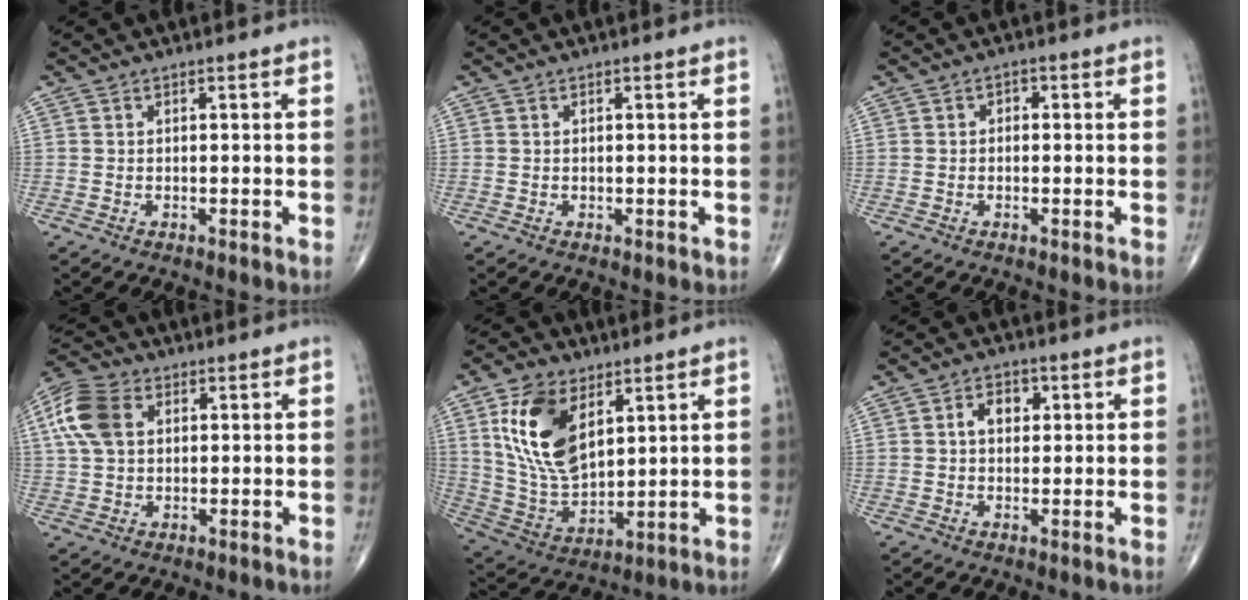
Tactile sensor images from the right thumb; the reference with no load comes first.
{"total": 0.0}
{"total": 1.3, "force": [0.1, 1.0, 0.8], "torque": [0.000, 0.005, -0.006]}
{"total": 10.4, "force": [2.8, 7.0, 7.2], "torque": [-0.151, 0.014, 0.049]}
{"total": 16.3, "force": [6.6, 9.3, 11.7], "torque": [-0.204, -0.030, 0.138]}
{"total": 4.3, "force": [1.1, 3.0, 2.9], "torque": [-0.029, 0.004, 0.012]}